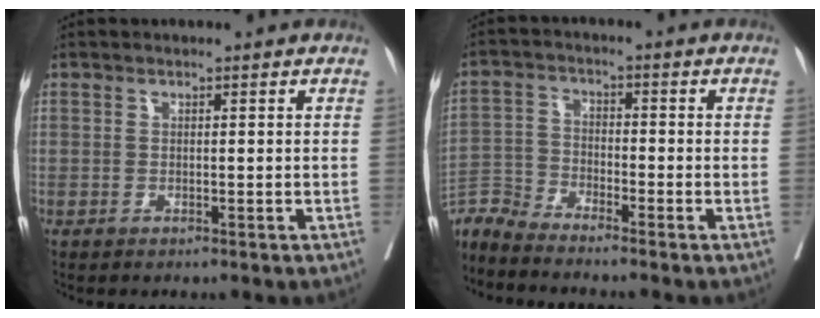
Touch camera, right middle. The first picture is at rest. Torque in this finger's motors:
{"motor_torque": [-0.47, -0.07, 0.00, -0.01]}